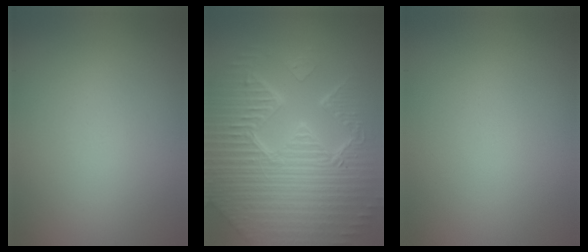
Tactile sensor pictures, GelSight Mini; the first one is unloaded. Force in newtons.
{"total": 11.1, "press": 7.0, "slide": 8.6}
{"total": 0.0}